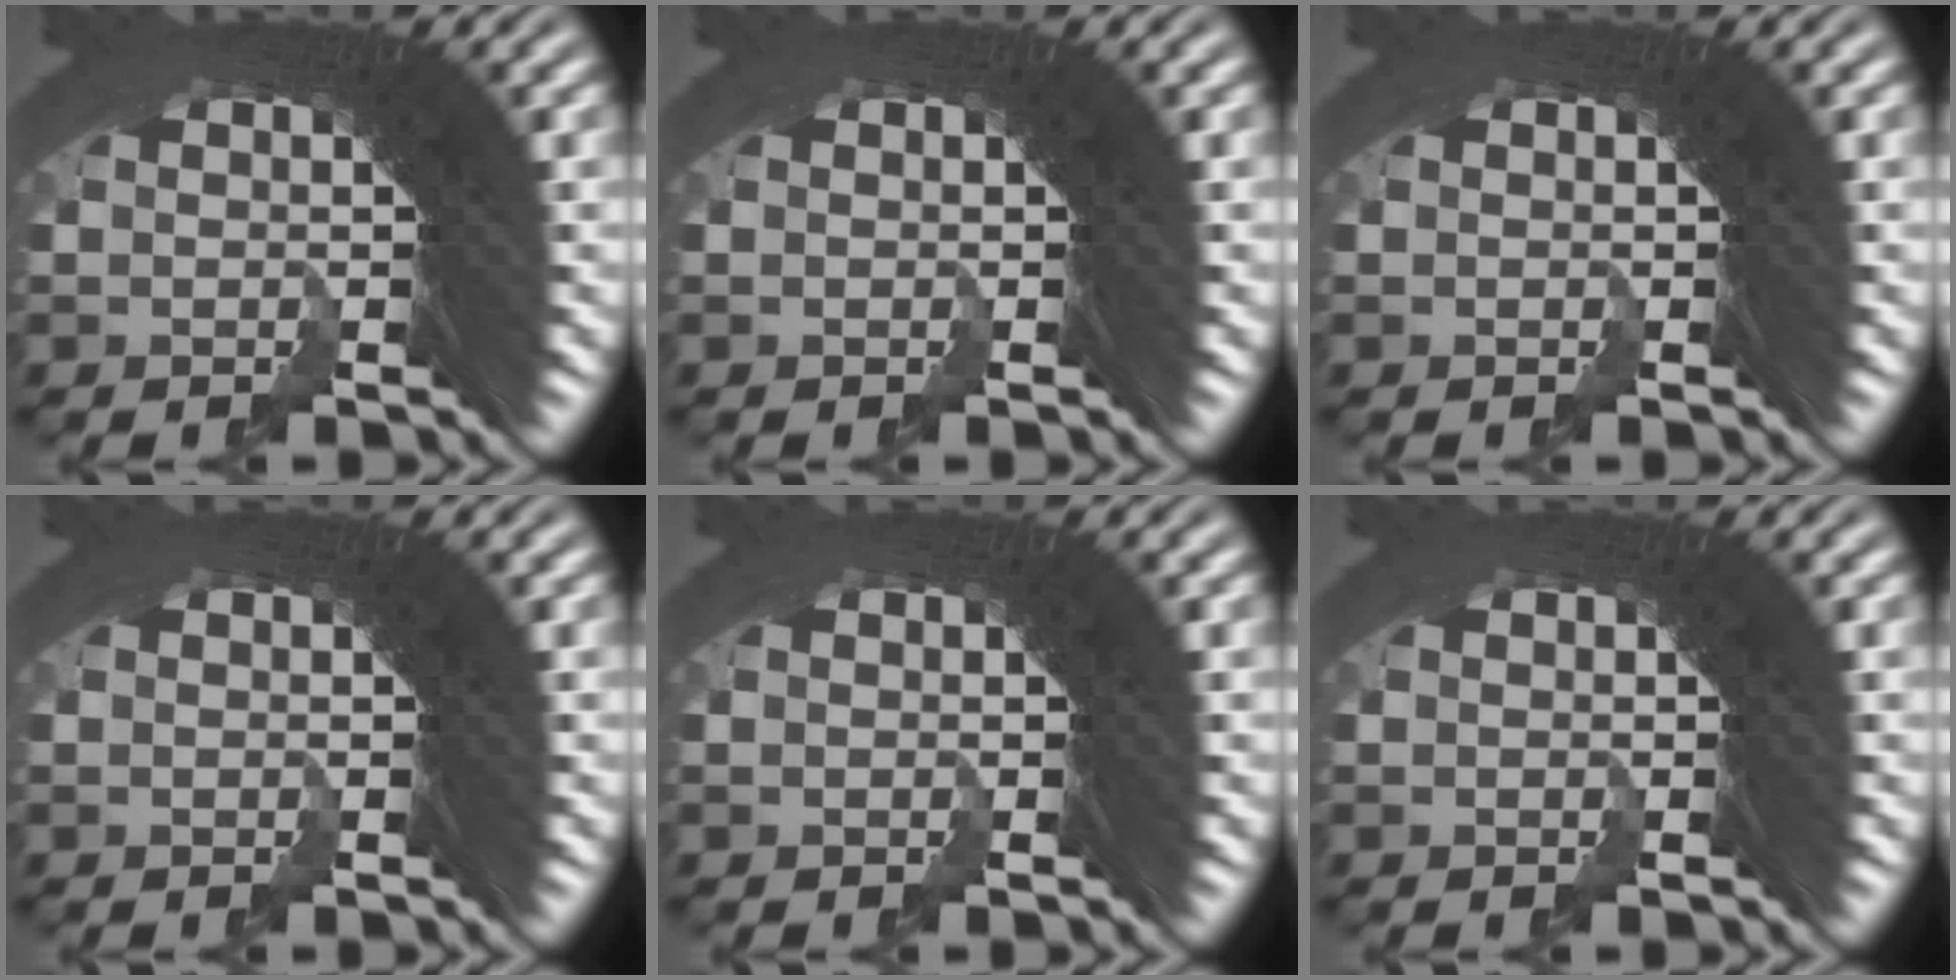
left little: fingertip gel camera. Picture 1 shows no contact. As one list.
[{"total": 0.0}, {"total": 0.0}, {"total": 0.0}, {"total": 0.0}, {"total": 0.0}]